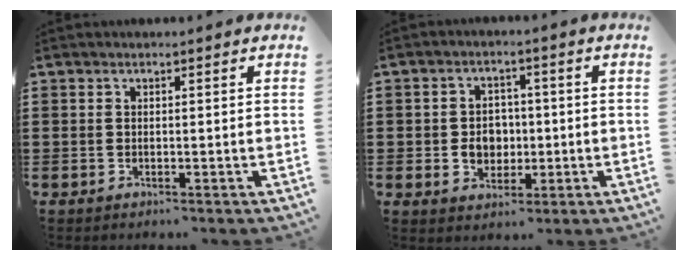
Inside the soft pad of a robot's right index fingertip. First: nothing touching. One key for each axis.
{"total": 4.6, "fx": -0.4, "fy": 3.9, "fz": 2.4, "tx": -0.049, "ty": 0.006, "tz": -0.010}